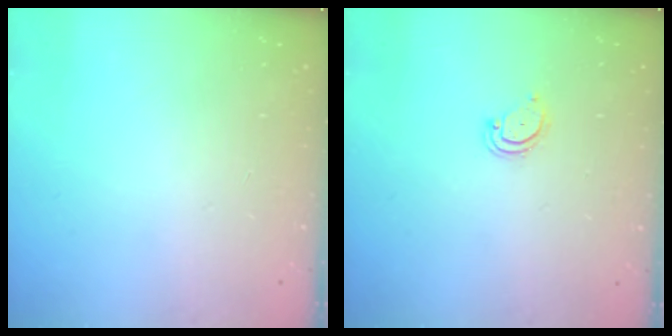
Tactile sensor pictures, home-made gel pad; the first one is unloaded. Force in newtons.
{"total": 3.1, "press": 3.1, "slide": 0.3}